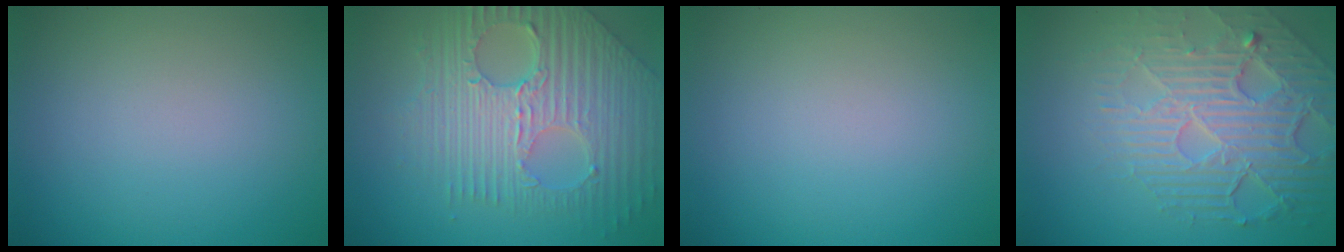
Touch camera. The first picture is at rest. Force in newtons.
{"total": 9.0, "press": 6.2, "slide": 6.5}
{"total": 0.0}
{"total": 7.1, "press": 5.1, "slide": 4.9}